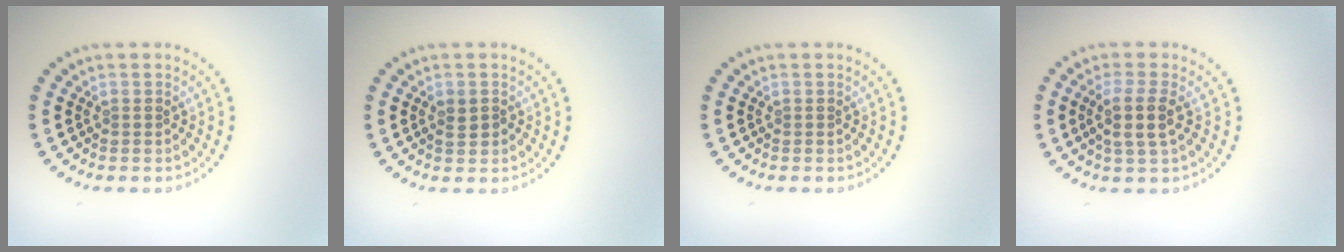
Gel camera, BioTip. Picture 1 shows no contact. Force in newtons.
{"total": 1.5, "press": 1.5, "slide": 0.1}
{"total": 0.0}
{"total": 2.9, "press": 2.4, "slide": 1.5}